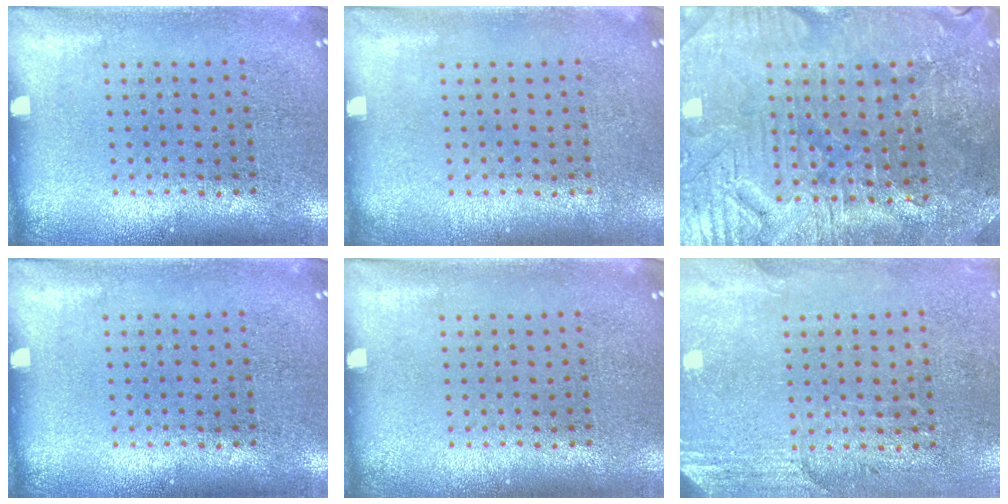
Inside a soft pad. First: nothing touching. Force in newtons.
{"total": 0.0}
{"total": 3.5, "press": 3.5, "slide": 0.5}
{"total": 0.0}
{"total": 0.0}
{"total": 2.7, "press": 2.3, "slide": 1.4}